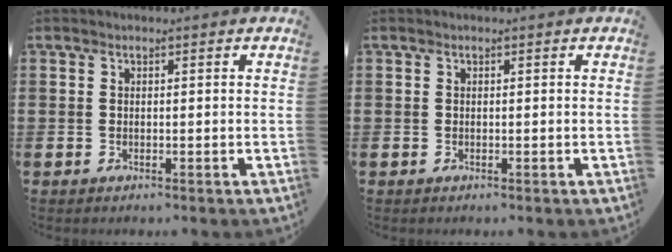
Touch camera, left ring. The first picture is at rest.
{"total": 0.0}